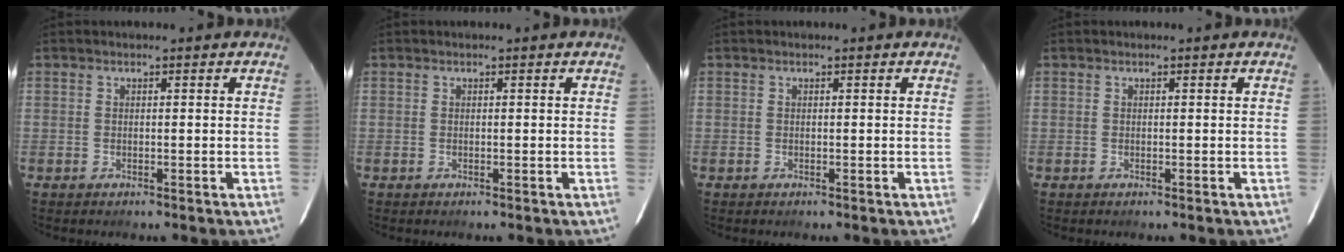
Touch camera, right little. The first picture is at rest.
{"total": 0.0}
{"total": 0.0}
{"total": 0.0}